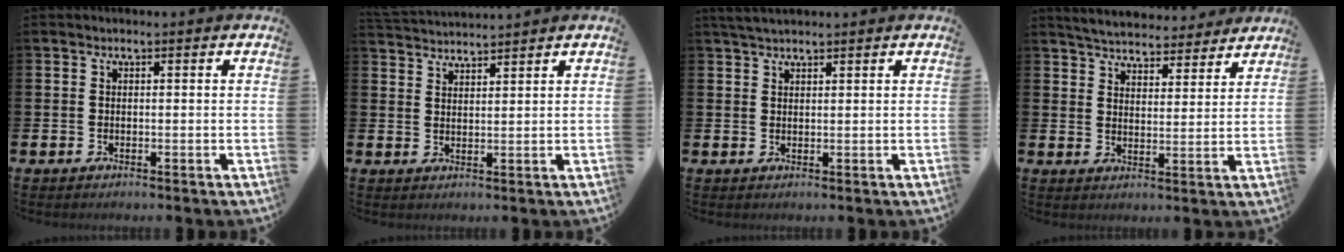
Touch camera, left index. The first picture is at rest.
{"total": 3.1, "force": [3.1, 0.0, -0.2], "torque": [-0.003, -0.017, 0.057]}
{"total": 2.5, "force": [2.2, 0.7, 1.0], "torque": [-0.023, 0.001, 0.041]}
{"total": 5.2, "force": [5.2, 0.8, 0.2], "torque": [-0.023, -0.036, 0.090]}